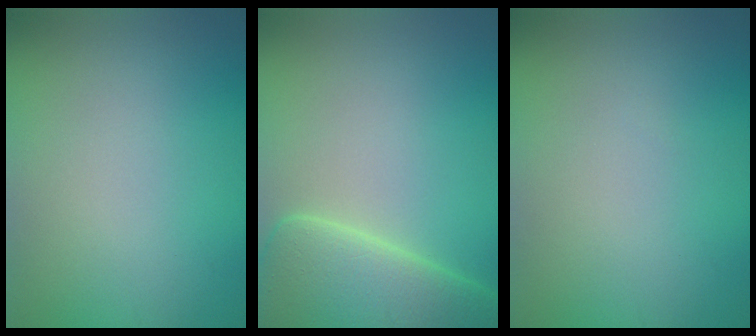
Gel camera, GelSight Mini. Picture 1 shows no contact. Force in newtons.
{"total": 9.4, "press": 9.4, "slide": 0.6}
{"total": 0.0}